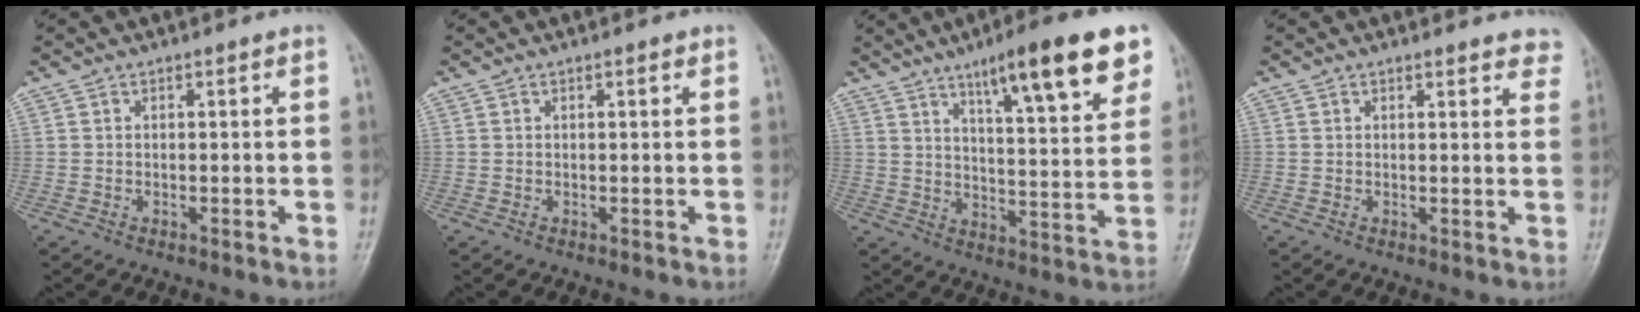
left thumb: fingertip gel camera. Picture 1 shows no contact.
{"total": 0.8, "force": [0.4, 0.2, 0.6], "torque": [-0.010, 0.000, 0.005]}
{"total": 18.4, "force": [10.9, 4.0, 14.3], "torque": [-0.178, -0.038, 0.161]}
{"total": 5.7, "force": [5.2, 1.7, 1.8], "torque": [0.012, -0.020, 0.041]}